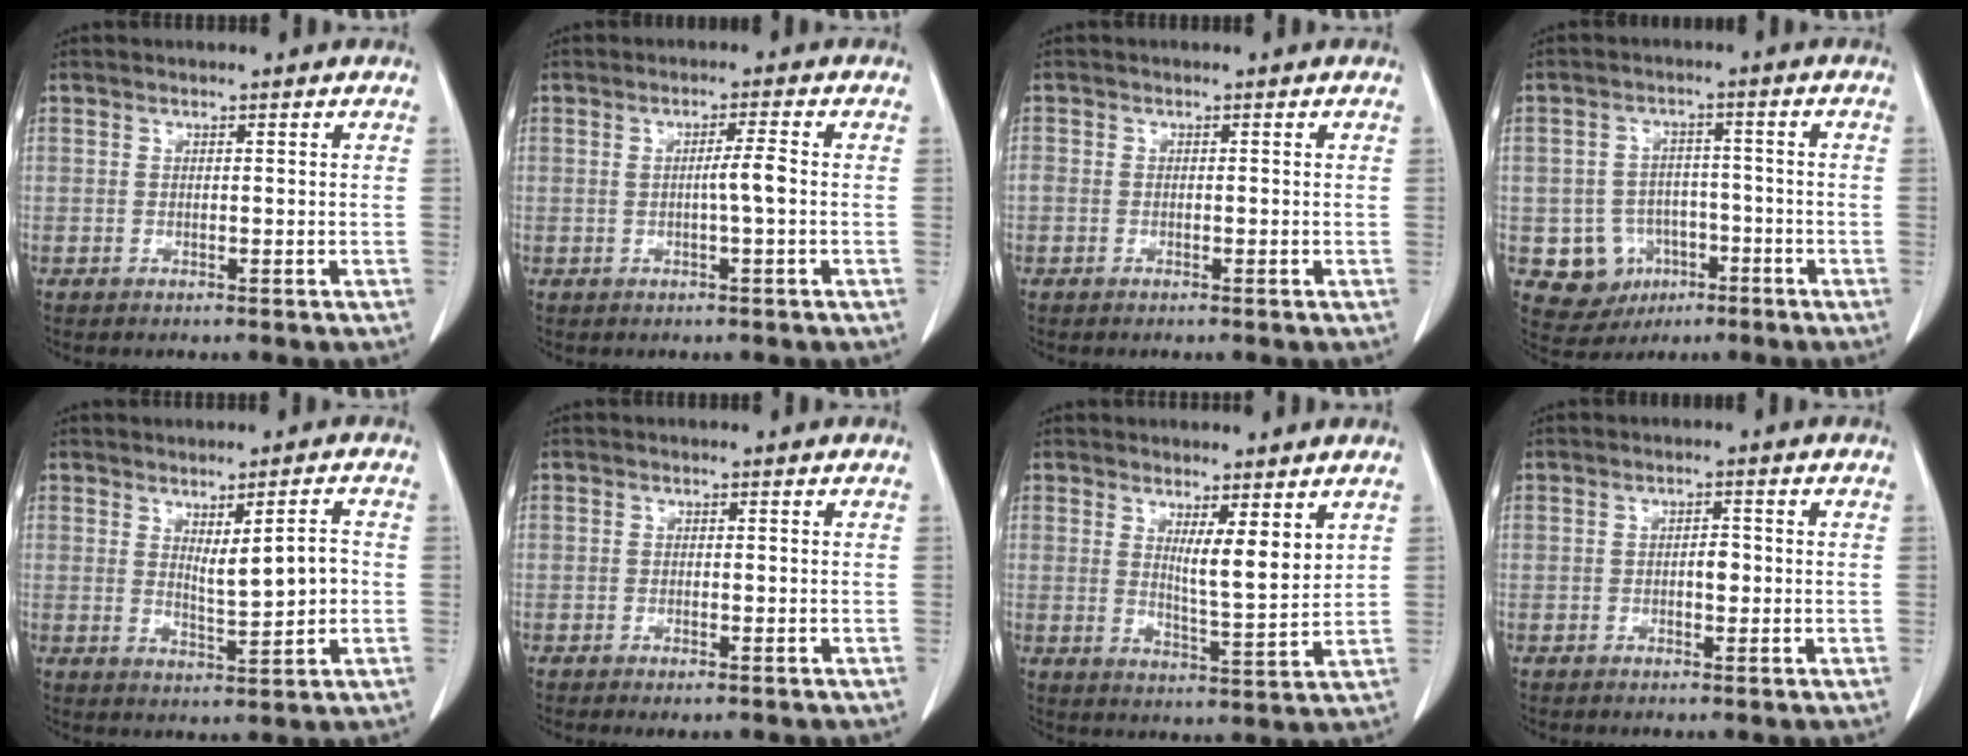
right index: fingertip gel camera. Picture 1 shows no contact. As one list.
[{"total": 2.9, "force": [-0.2, -0.2, 2.9], "torque": [-0.047, 0.000, -0.003]}, {"total": 0.8, "force": [-0.1, 0.7, 0.3], "torque": [-0.010, 0.010, -0.002]}, {"total": 7.6, "force": [-2.6, 6.9, 1.7], "torque": [-0.029, 0.012, -0.029]}, {"total": 5.6, "force": [0.5, 1.1, 5.4], "torque": [-0.086, -0.003, 0.017]}, {"total": 1.5, "force": [-0.9, 0.4, 1.1], "torque": [-0.016, -0.003, -0.010]}, {"total": 5.7, "force": [3.0, 0.7, 4.8], "torque": [-0.080, -0.019, 0.055]}, {"total": 1.8, "force": [-0.2, 0.8, 1.6], "torque": [-0.023, 0.003, -0.003]}]